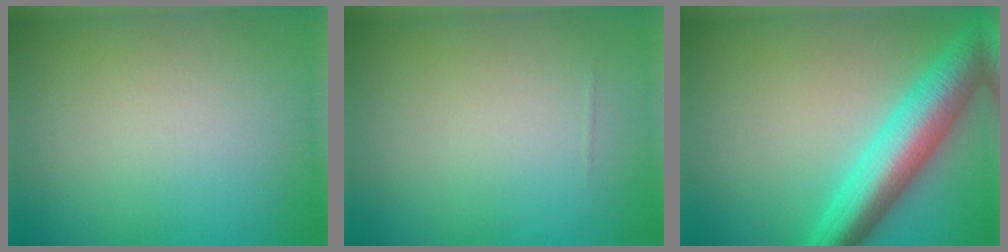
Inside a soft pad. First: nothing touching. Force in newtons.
{"total": 0.0}
{"total": 7.5, "press": 7.5, "slide": 0.3}